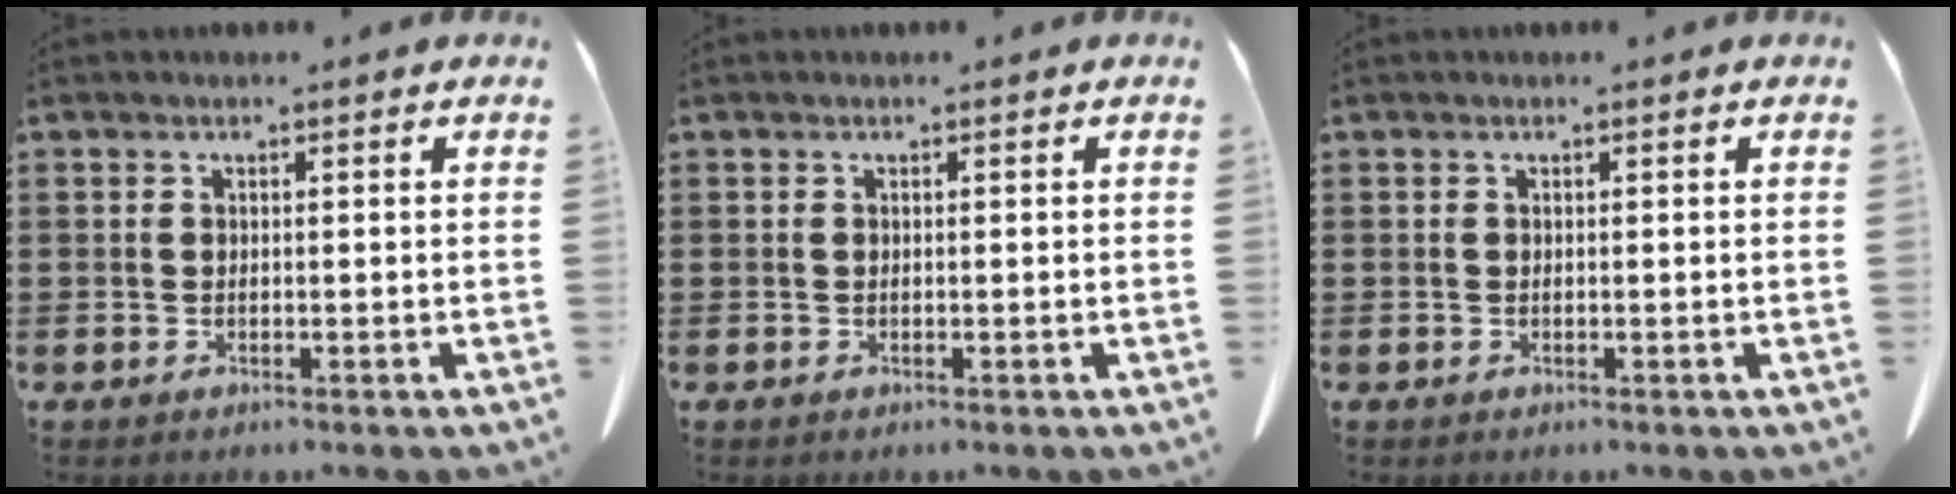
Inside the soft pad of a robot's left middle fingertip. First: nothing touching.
{"total": 0.0}
{"total": 0.0}